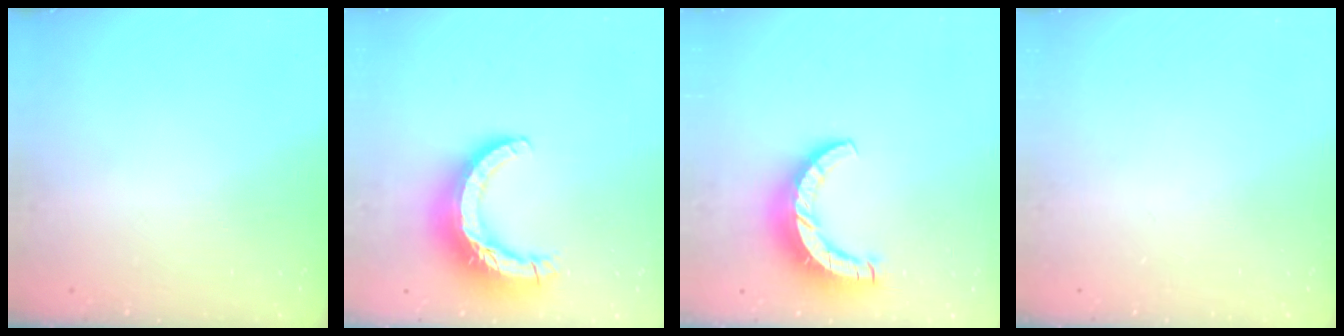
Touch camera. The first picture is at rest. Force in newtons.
{"total": 13.9, "press": 13.8, "slide": 1.4}
{"total": 10.4, "press": 10.4, "slide": 1.1}
{"total": 0.0}